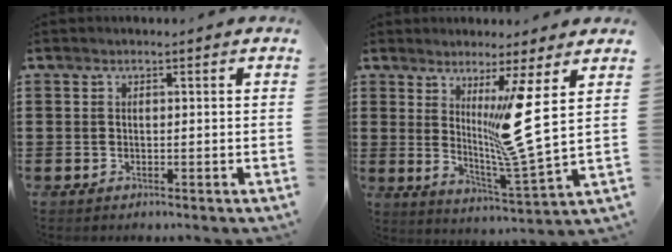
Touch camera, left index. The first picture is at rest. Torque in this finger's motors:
{"motor_torque": [0.53, -0.35, 0.74, 0.21]}